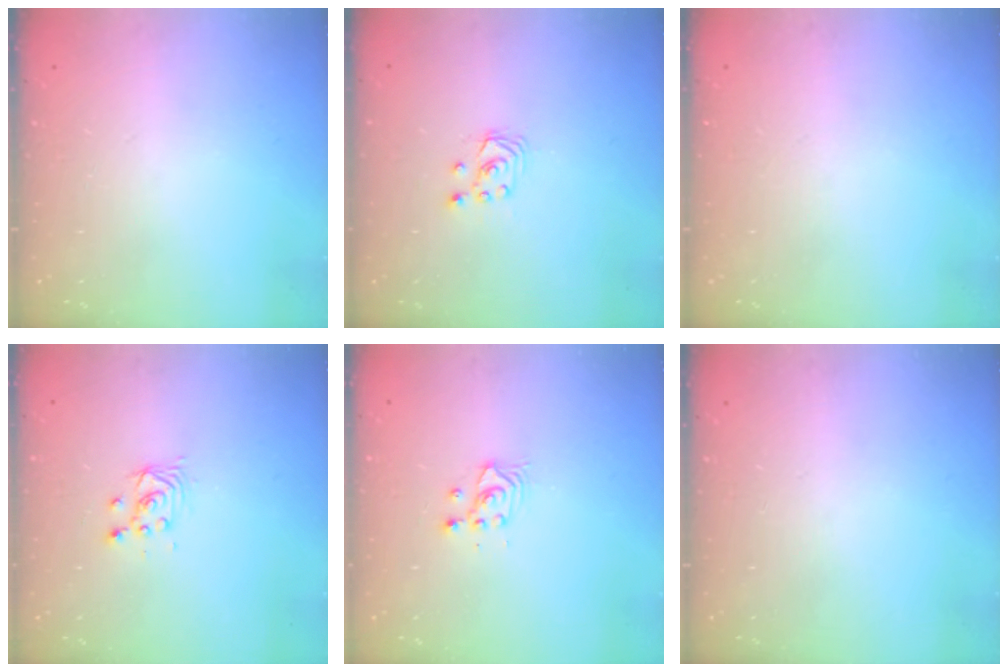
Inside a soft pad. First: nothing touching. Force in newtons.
{"total": 2.6, "press": 2.6, "slide": 0.3}
{"total": 0.0}
{"total": 2.9, "press": 2.9, "slide": 0.1}
{"total": 3.7, "press": 3.7, "slide": 0.3}
{"total": 0.0}